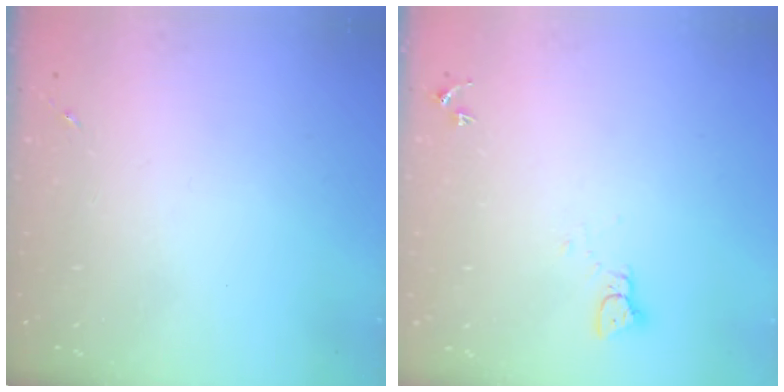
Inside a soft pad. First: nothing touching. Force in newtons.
{"total": 2.1, "press": 2.1, "slide": 0.2}